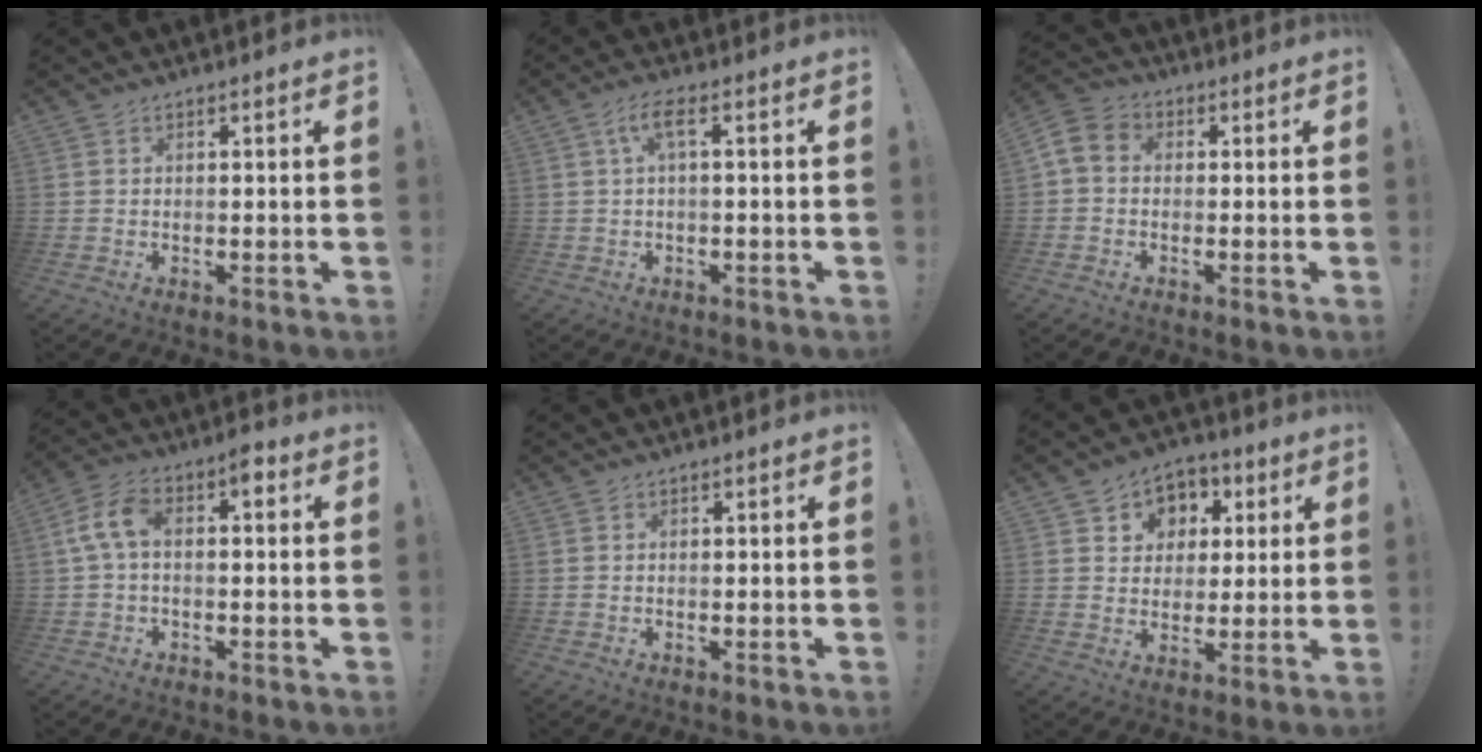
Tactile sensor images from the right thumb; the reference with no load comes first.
{"total": 5.1, "force": [1.0, 1.0, 4.9], "torque": [-0.098, 0.005, 0.017]}
{"total": 6.4, "force": [-0.6, 5.2, 3.5], "torque": [-0.075, 0.018, -0.003]}
{"total": 8.8, "force": [1.2, 4.8, 7.2], "torque": [-0.138, 0.011, 0.025]}
{"total": 0.0}
{"total": 7.1, "force": [1.6, 6.7, 1.5], "torque": [-0.013, -0.016, 0.034]}